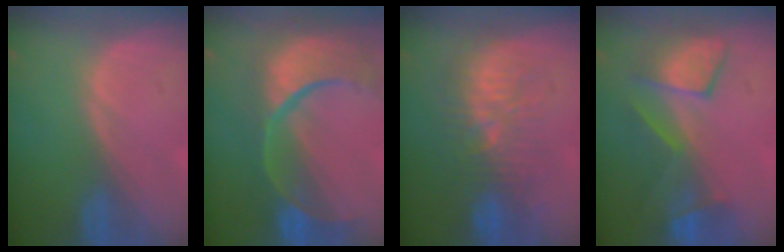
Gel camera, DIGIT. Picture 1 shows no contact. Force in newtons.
{"total": 13.6, "press": 10.9, "slide": 8.2}
{"total": 9.5, "press": 9.1, "slide": 2.8}
{"total": 8.0, "press": 7.8, "slide": 1.8}